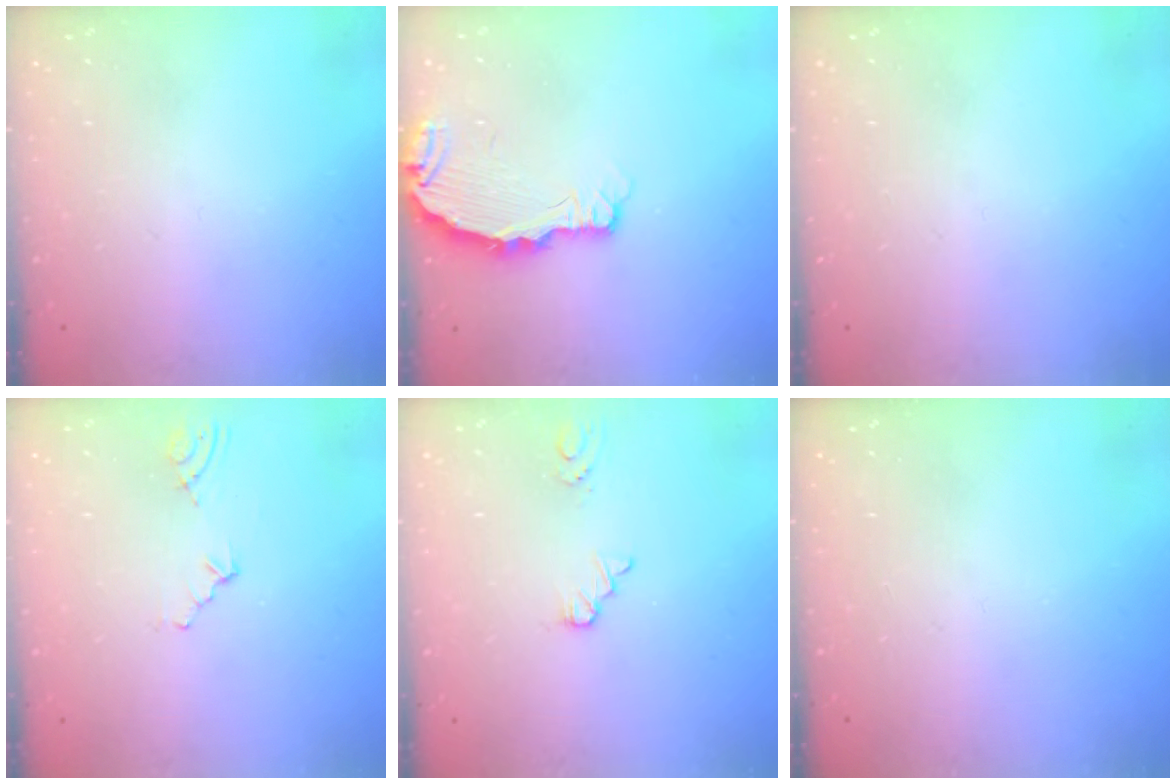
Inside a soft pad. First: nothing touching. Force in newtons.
{"total": 4.0, "press": 3.9, "slide": 0.4}
{"total": 0.0}
{"total": 3.0, "press": 2.2, "slide": 2.0}
{"total": 1.6, "press": 1.6, "slide": 0.2}
{"total": 0.0}